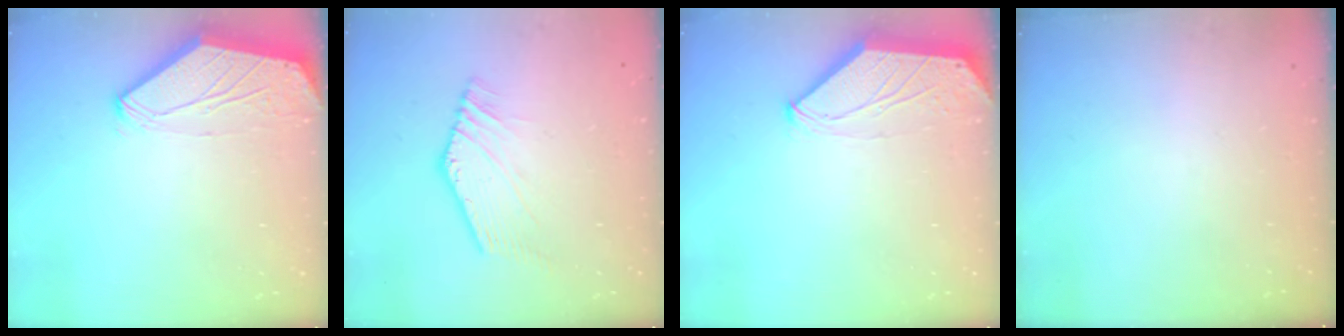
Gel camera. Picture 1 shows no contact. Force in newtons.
{"total": 1.1, "press": 1.1, "slide": 0.1}
{"total": 0.0}
{"total": 0.0}